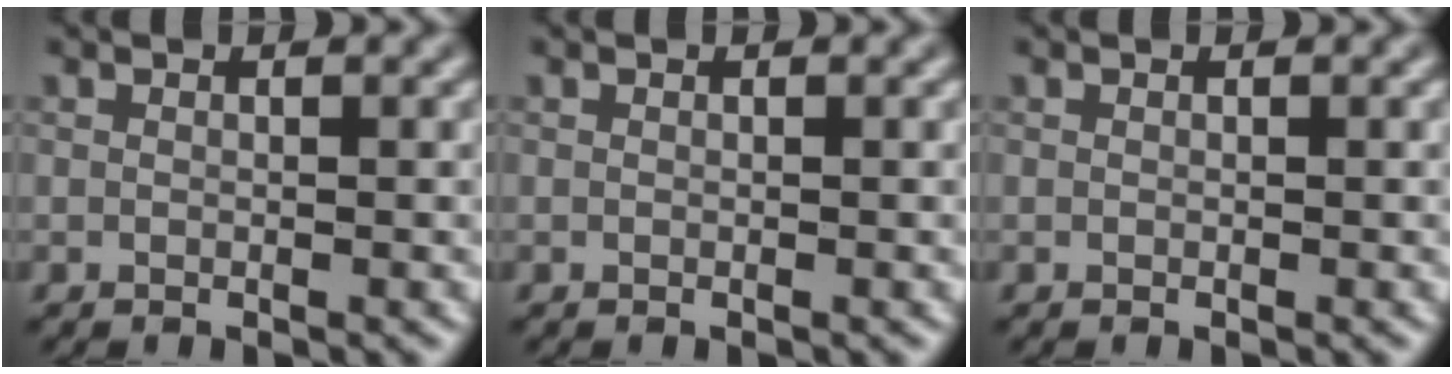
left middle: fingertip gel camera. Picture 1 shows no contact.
{"total": 0.0}
{"total": 0.0}